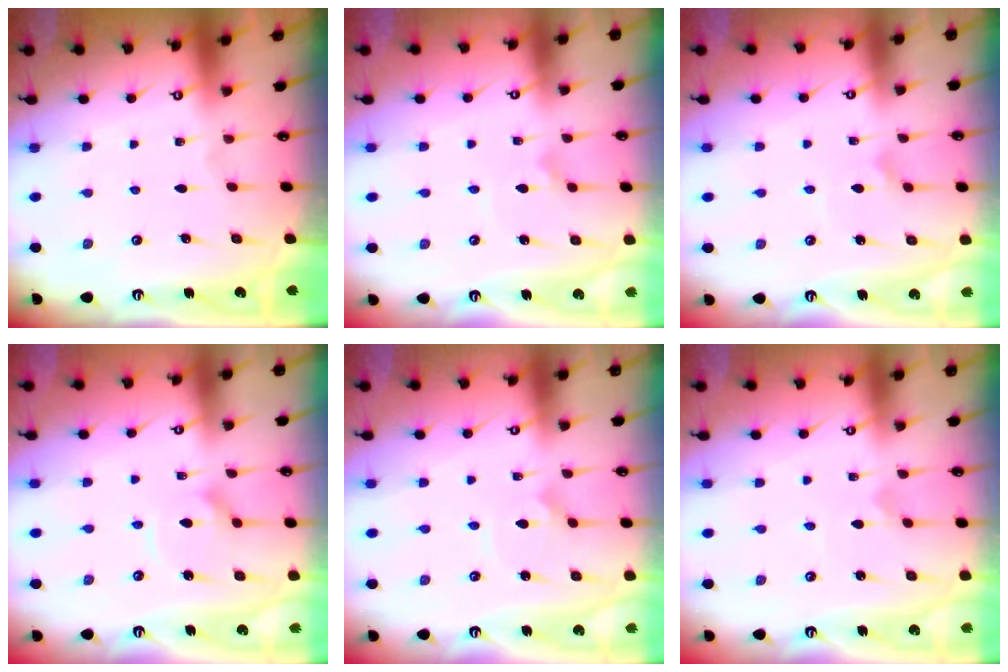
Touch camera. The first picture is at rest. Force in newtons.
{"total": 1.3, "press": 1.3, "slide": 0.2}
{"total": 2.3, "press": 2.3, "slide": 0.2}
{"total": 6.5, "press": 6.5, "slide": 0.6}
{"total": 2.8, "press": 2.8, "slide": 0.2}
{"total": 0.0}